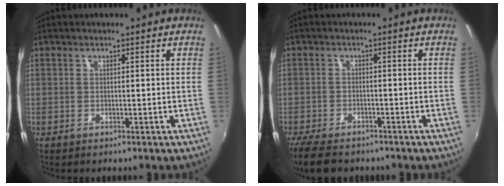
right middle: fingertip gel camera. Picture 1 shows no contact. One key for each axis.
{"total": 7.4, "fx": -6.1, "fy": 2.7, "fz": 3.3, "tx": -0.087, "ty": -0.021, "tz": -0.106}